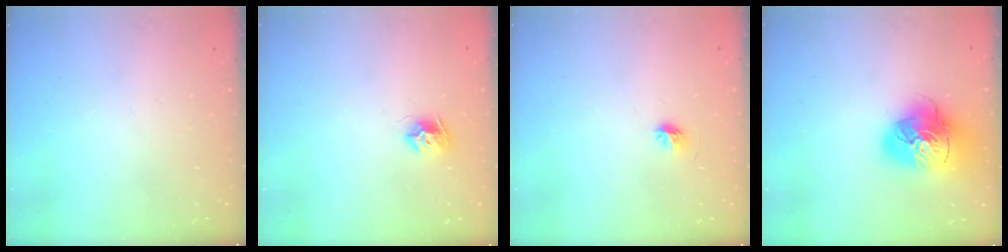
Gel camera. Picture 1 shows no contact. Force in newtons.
{"total": 7.5, "press": 7.5, "slide": 0.1}
{"total": 4.2, "press": 3.9, "slide": 1.4}
{"total": 17.1, "press": 17.0, "slide": 2.5}